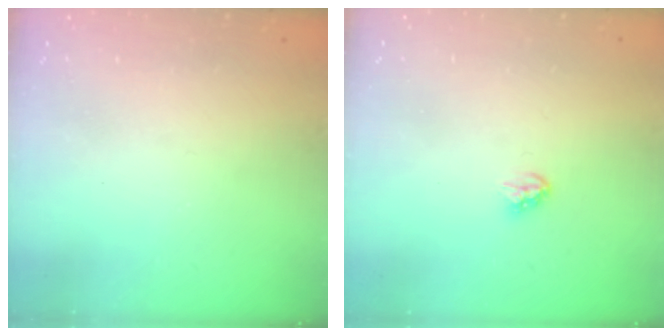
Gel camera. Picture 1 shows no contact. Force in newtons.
{"total": 2.9, "press": 2.9, "slide": 0.7}